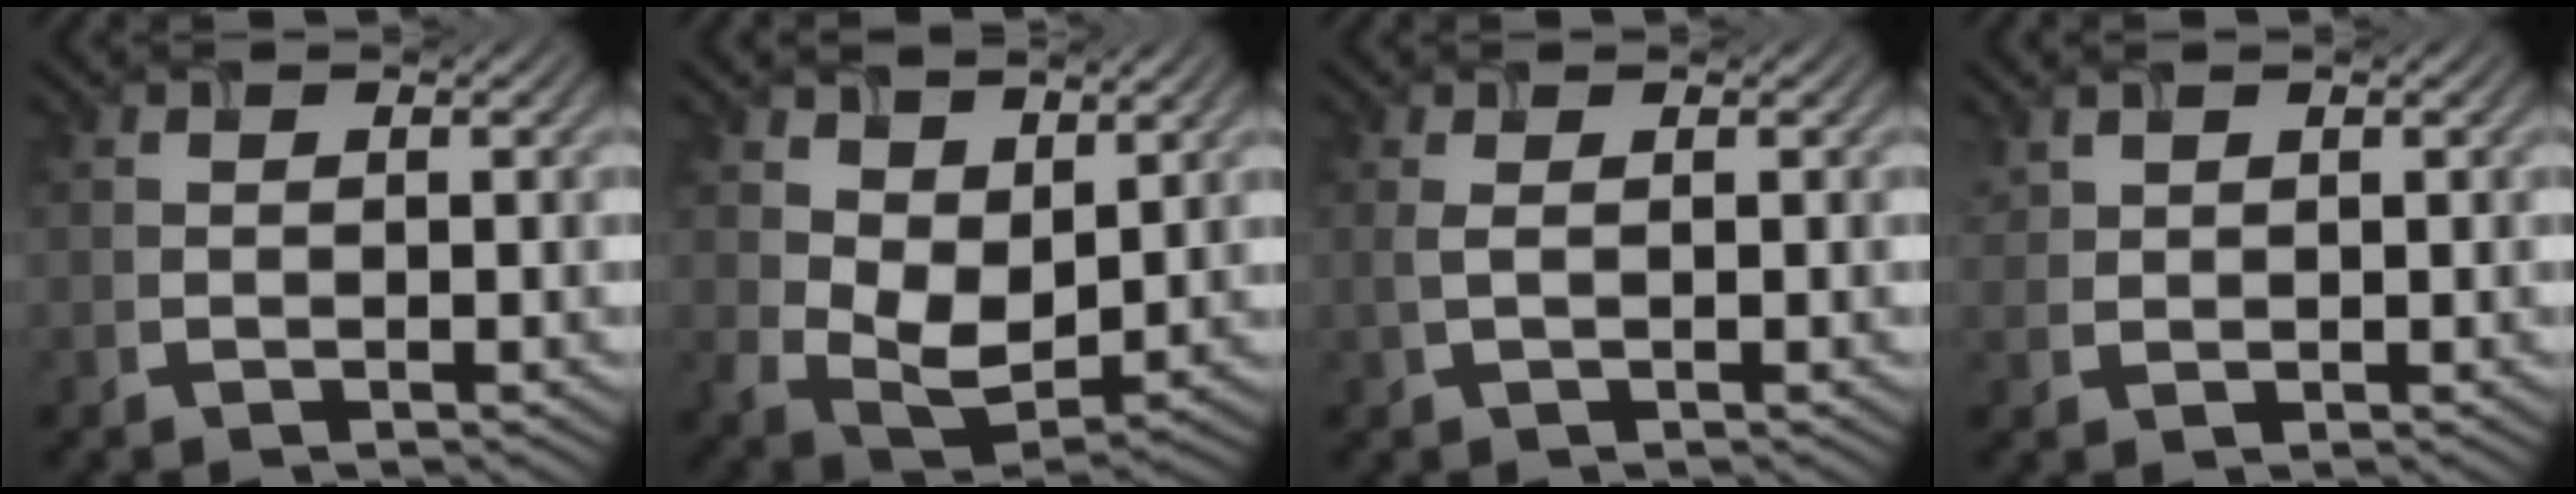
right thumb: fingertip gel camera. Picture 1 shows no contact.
{"total": 7.1, "force": [3.0, 4.5, 4.6], "torque": [-0.107, -0.014, 0.060]}
{"total": 1.1, "force": [0.2, 0.2, 1.1], "torque": [-0.028, 0.004, 0.002]}
{"total": 1.6, "force": [1.4, 0.6, 0.5], "torque": [-0.017, 0.004, 0.037]}